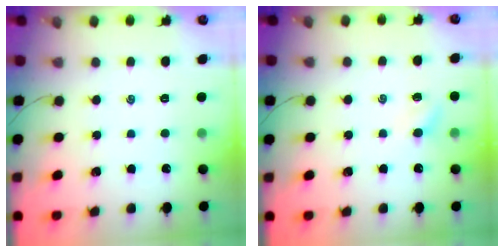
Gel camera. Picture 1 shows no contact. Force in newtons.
{"total": 4.7, "press": 4.5, "slide": 1.2}